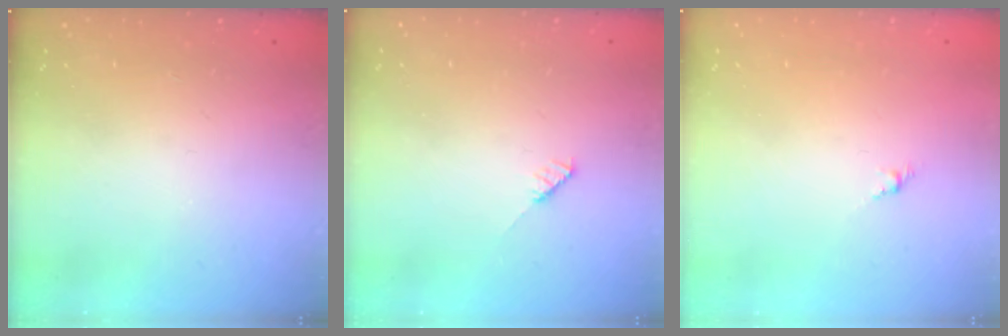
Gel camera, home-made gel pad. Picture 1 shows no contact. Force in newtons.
{"total": 3.0, "press": 3.0, "slide": 0.2}
{"total": 1.6, "press": 1.5, "slide": 0.5}